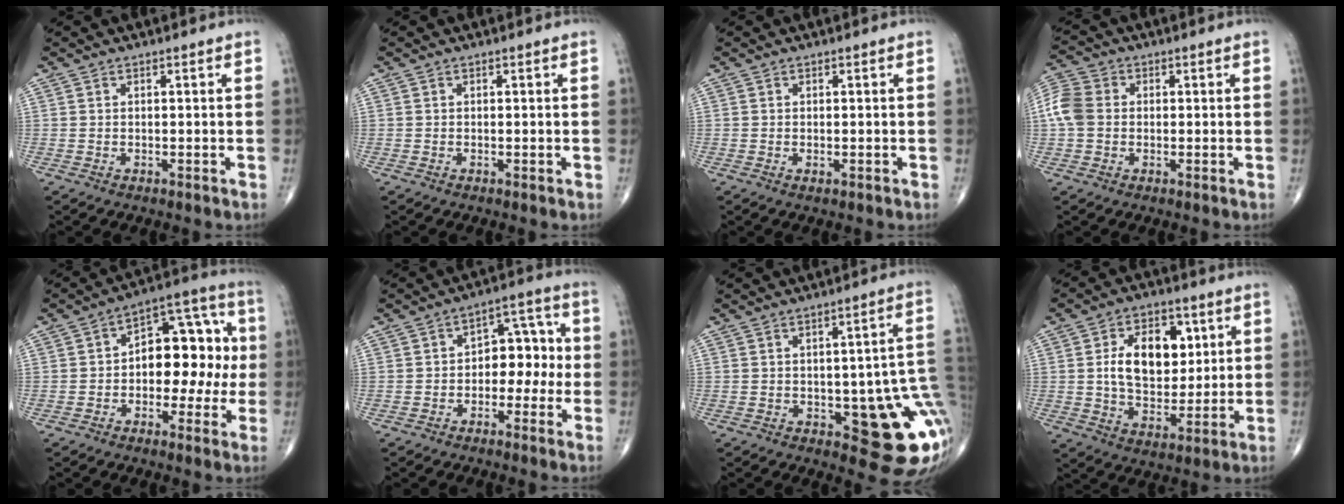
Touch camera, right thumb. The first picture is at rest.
{"total": 0.0}
{"total": 0.6, "force": [-0.2, 0.2, 0.5], "torque": [-0.008, -0.003, -0.004]}
{"total": 7.2, "force": [0.1, 5.8, 4.4], "torque": [-0.098, 0.019, -0.007]}
{"total": 14.7, "force": [-0.2, 8.9, 11.7], "torque": [-0.114, 0.051, -0.010]}
{"total": 8.7, "force": [-1.0, 5.8, 6.5], "torque": [-0.049, 0.037, -0.026]}
{"total": 15.6, "force": [-2.8, 5.8, 14.2], "torque": [-0.134, 0.010, -0.018]}
{"total": 14.0, "force": [3.0, 9.0, 10.3], "torque": [-0.122, -0.009, 0.053]}